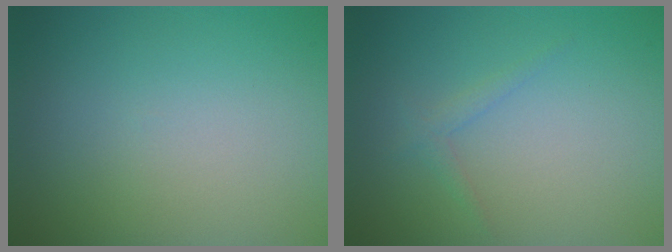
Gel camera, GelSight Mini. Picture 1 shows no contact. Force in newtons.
{"total": 1.0, "press": 1.0, "slide": 0.1}